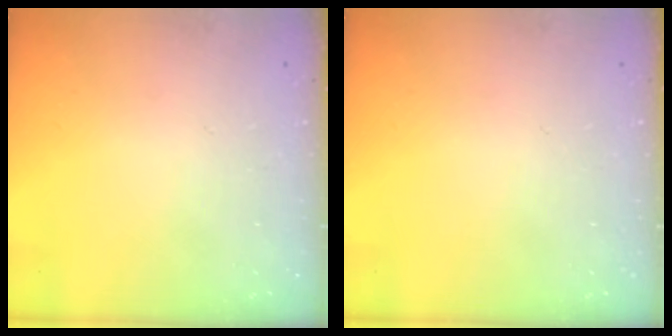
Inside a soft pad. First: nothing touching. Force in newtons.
{"total": 0.0}